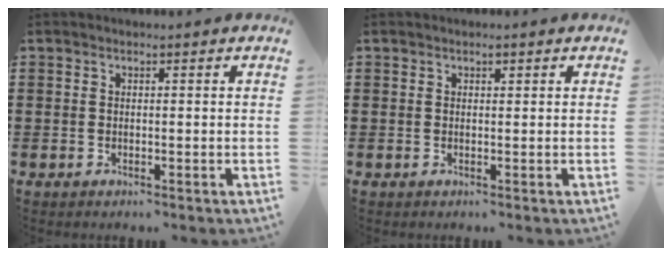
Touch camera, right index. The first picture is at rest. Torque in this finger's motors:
{"motor_torque": [0.01, -0.01, 0.00, 0.00]}